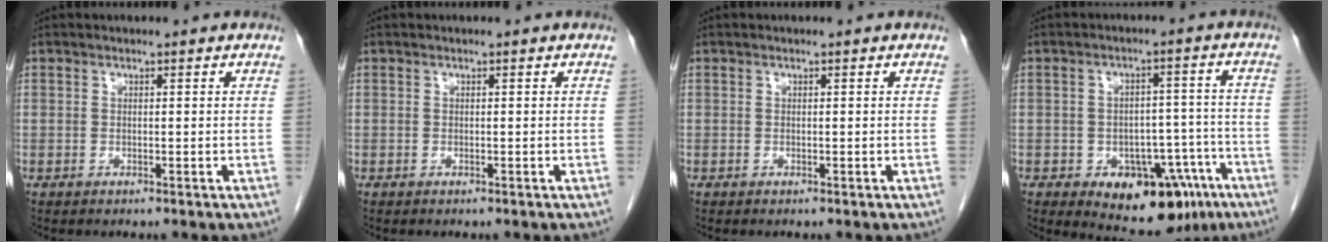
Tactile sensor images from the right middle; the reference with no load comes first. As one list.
[{"total": 0.0}, {"total": 0.0}, {"total": 13.7, "force": [-7.7, 7.6, 8.5], "torque": [-0.094, 0.023, -0.098]}]